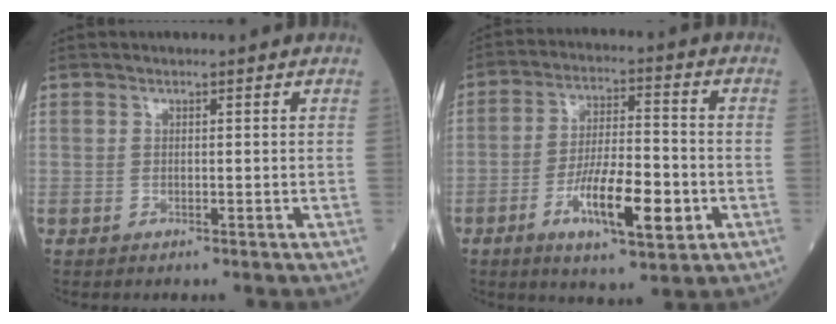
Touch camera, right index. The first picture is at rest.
{"total": 12.0, "force": [-4.2, 2.8, 10.9], "torque": [-0.196, -0.006, -0.070]}